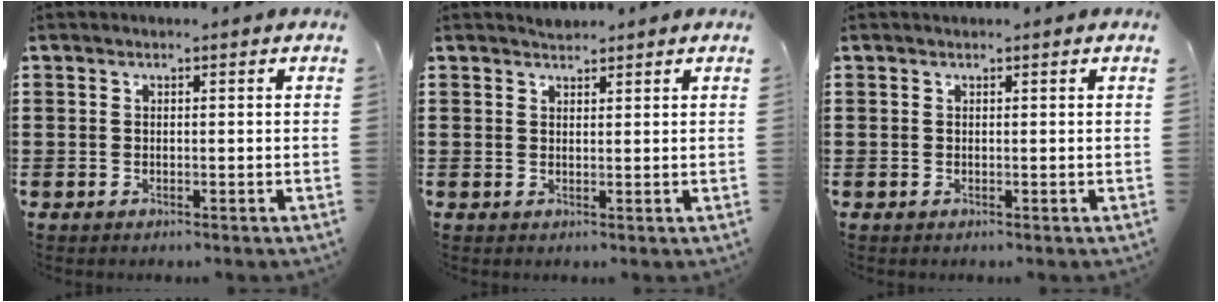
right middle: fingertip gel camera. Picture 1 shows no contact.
{"total": 1.4, "force": [1.3, 0.3, -0.2], "torque": [0.000, 0.003, 0.026]}
{"total": 0.0}